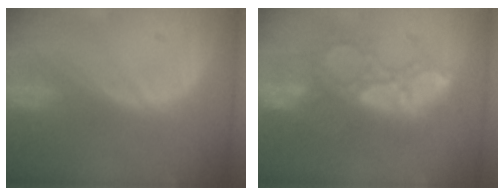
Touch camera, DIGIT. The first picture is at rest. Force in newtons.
{"total": 10.8, "press": 9.4, "slide": 5.3}